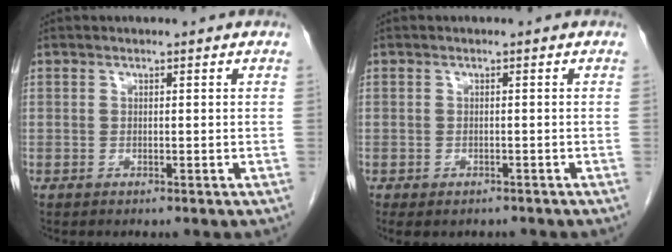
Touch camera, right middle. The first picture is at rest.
{"total": 3.9, "force": [-3.2, 2.0, 1.3], "torque": [-0.013, -0.001, -0.038]}